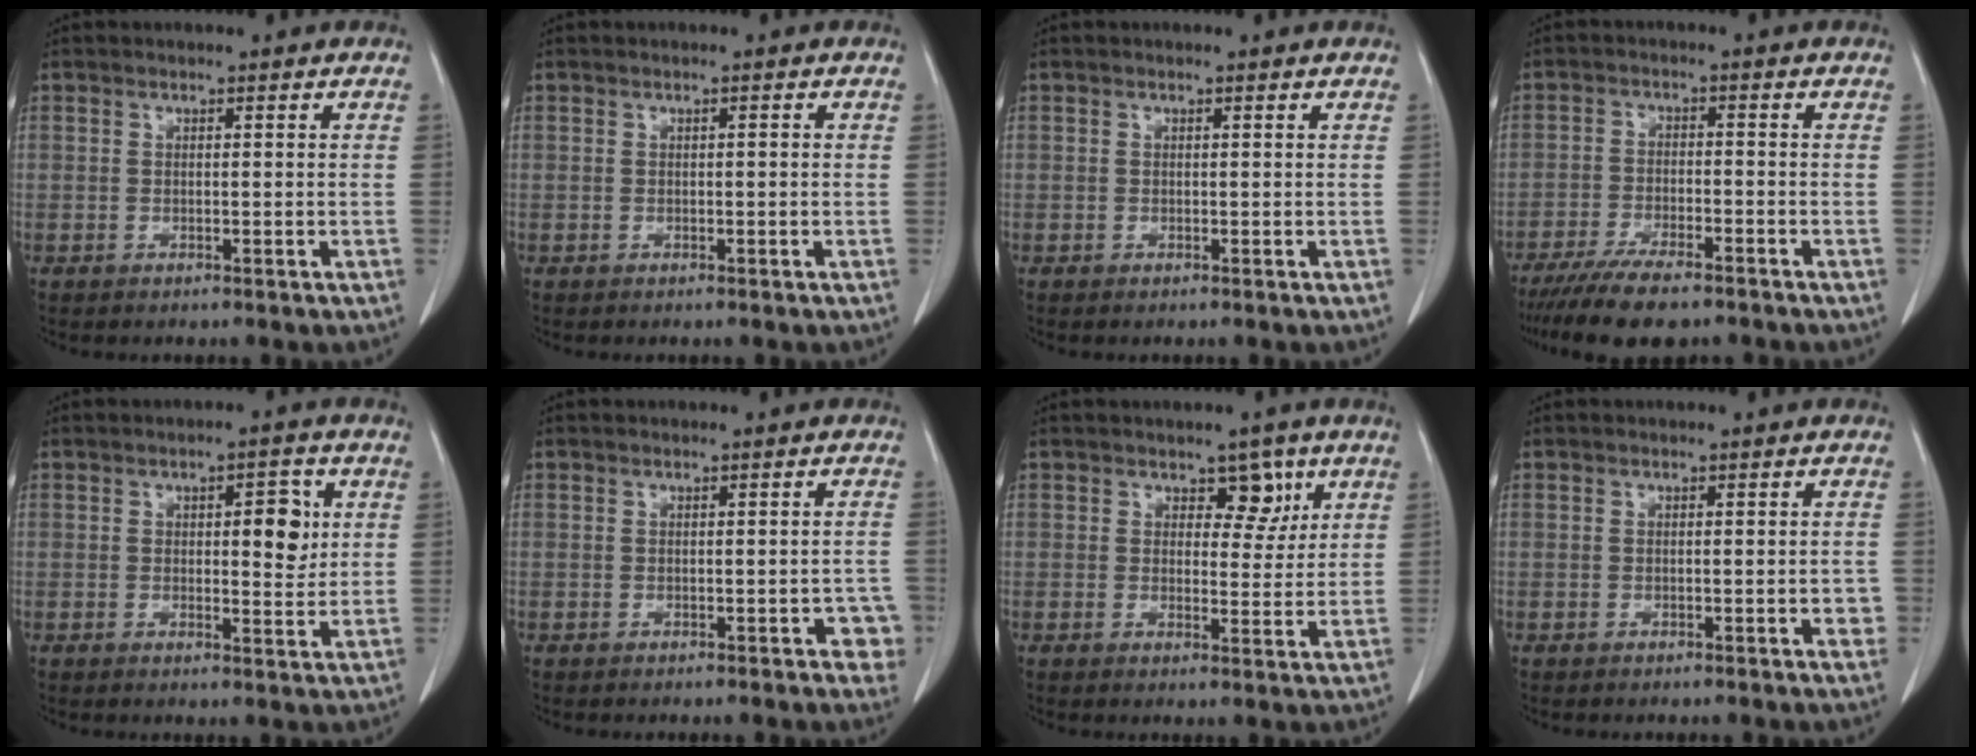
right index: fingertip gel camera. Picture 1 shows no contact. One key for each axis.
{"total": 0.0}
{"total": 0.0}
{"total": 9.5, "fx": -7.6, "fy": 2.0, "fz": 5.4, "tx": -0.086, "ty": -0.020, "tz": -0.124}
{"total": 5.3, "fx": 1.3, "fy": 2.0, "fz": 4.7, "tx": -0.058, "ty": 0.003, "tz": 0.018}
{"total": 3.2, "fx": -1.3, "fy": 1.3, "fz": 2.6, "tx": -0.013, "ty": 0.003, "tz": -0.013}
{"total": 4.2, "fx": 2.3, "fy": 2.5, "fz": 2.5, "tx": -0.021, "ty": 0.002, "tz": 0.032}
{"total": 1.5, "fx": -0.5, "fy": 0.5, "fz": 1.3, "tx": -0.012, "ty": 0.001, "tz": -0.005}